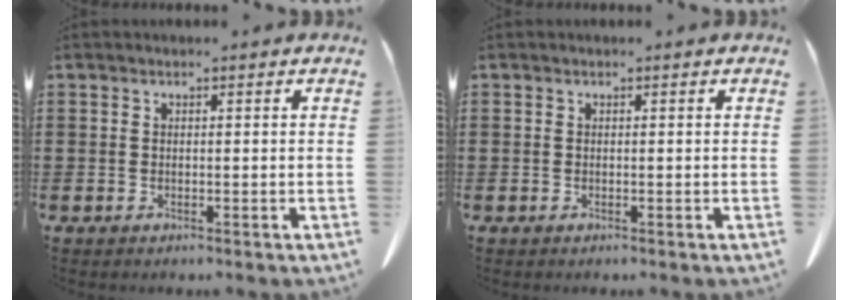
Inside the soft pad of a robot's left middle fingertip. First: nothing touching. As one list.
[{"total": 0.0}]